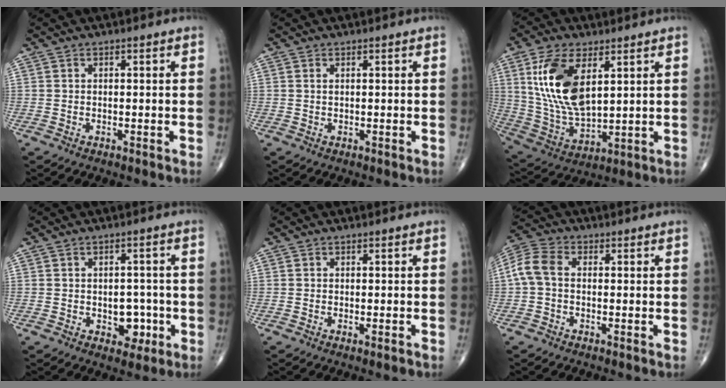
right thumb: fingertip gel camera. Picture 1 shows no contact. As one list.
[{"total": 0.5, "force": [0.2, 0.2, 0.4], "torque": [-0.012, 0.005, 0.006]}, {"total": 16.0, "force": [5.4, 7.8, 12.9], "torque": [-0.253, -0.022, 0.116]}, {"total": 5.2, "force": [-1.4, 3.8, 3.3], "torque": [-0.006, 0.008, -0.014]}, {"total": 1.0, "force": [-0.5, 0.2, 0.9], "torque": [-0.017, -0.003, -0.006]}, {"total": 6.0, "force": [-0.1, 3.9, 4.6], "torque": [-0.101, 0.018, -0.011]}]